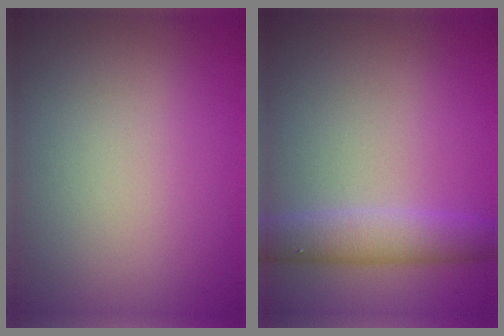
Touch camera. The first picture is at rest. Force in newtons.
{"total": 3.5, "press": 3.5, "slide": 0.2}